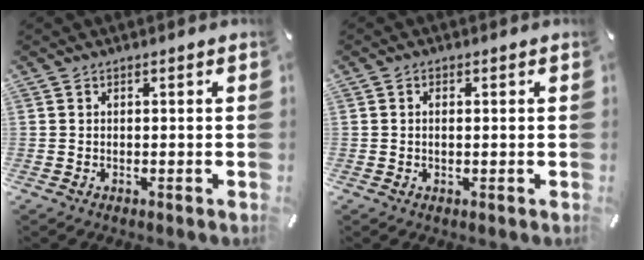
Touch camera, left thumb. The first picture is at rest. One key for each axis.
{"total": 1.2, "fx": 0.1, "fy": 0.7, "fz": 1.0, "tx": -0.021, "ty": 0.003, "tz": 0.001}